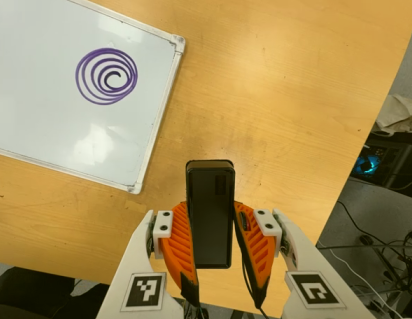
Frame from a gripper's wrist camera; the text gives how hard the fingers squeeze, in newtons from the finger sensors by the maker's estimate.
{"total": 5.0, "left": 3.8, "right": 6.3}